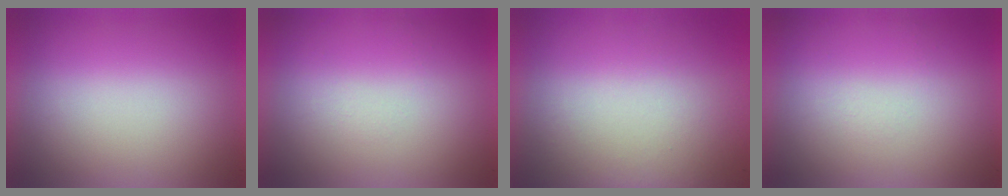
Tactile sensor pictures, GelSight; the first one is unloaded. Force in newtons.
{"total": 1.1}
{"total": 8.1}
{"total": 1.1}